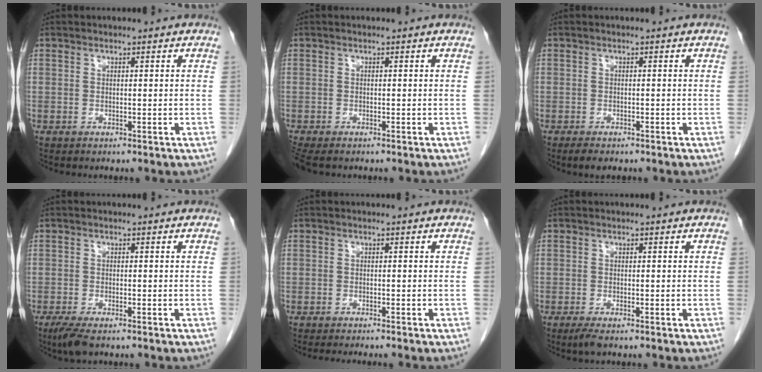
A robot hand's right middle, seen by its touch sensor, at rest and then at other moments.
{"total": 3.6, "force": [-2.9, 1.3, 1.8], "torque": [-0.034, -0.012, -0.047]}
{"total": 2.2, "force": [-1.6, 0.9, 1.1], "torque": [-0.022, -0.003, -0.022]}
{"total": 3.4, "force": [-2.4, 0.6, 2.3], "torque": [-0.046, -0.010, -0.043]}
{"total": 4.4, "force": [-3.9, -0.1, 2.1], "torque": [-0.019, -0.005, -0.054]}
{"total": 1.7, "force": [-1.2, 0.1, 1.2], "torque": [-0.030, -0.007, -0.023]}